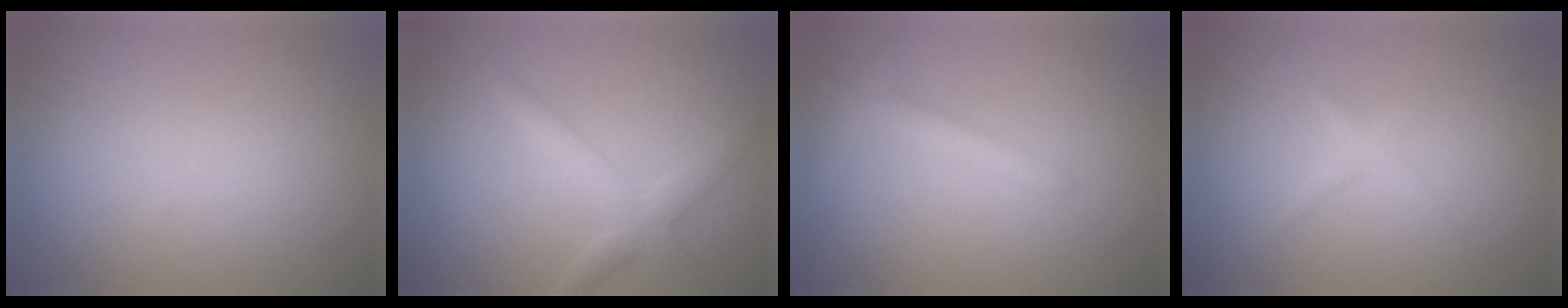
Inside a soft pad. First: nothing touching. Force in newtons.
{"total": 2.8, "press": 2.8, "slide": 0.1}
{"total": 2.1, "press": 2.1, "slide": 0.0}
{"total": 1.1, "press": 1.1, "slide": 0.1}